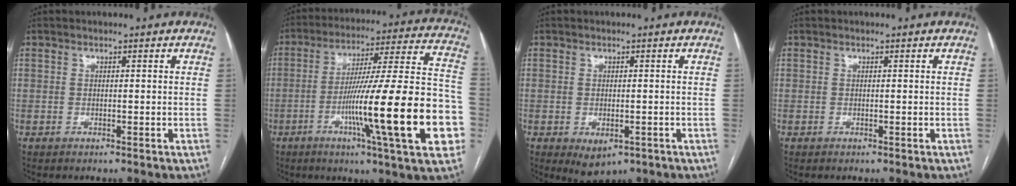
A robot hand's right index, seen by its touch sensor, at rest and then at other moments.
{"total": 25.8, "force": [-7.3, 1.0, 24.7], "torque": [-0.314, -0.001, -0.117]}
{"total": 3.8, "force": [-1.6, 2.3, 2.6], "torque": [-0.036, -0.005, -0.009]}
{"total": 0.0}